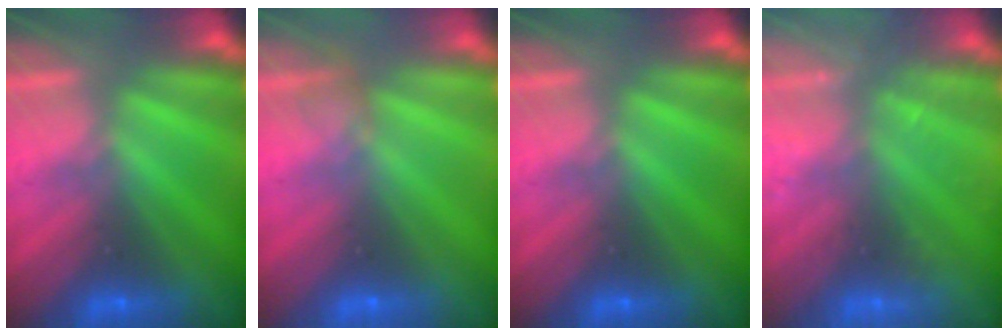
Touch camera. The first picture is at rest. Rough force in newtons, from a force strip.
{"total": 2.1}
{"total": 0.0}
{"total": 2.7}